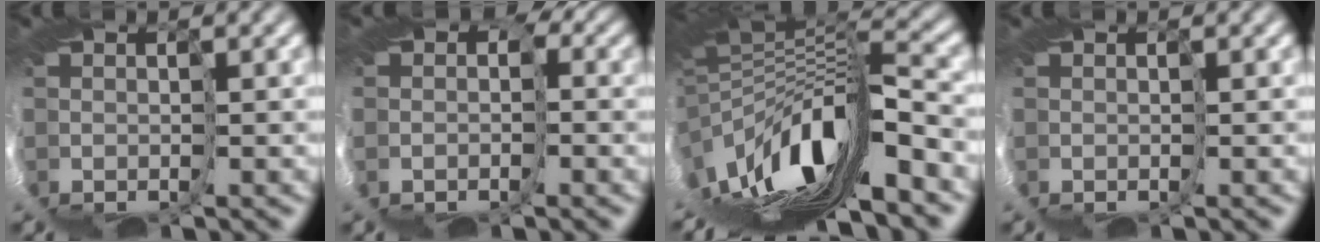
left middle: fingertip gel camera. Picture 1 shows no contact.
{"total": 2.7, "force": [0.0, 2.2, 1.6], "torque": [-0.033, 0.005, 0.003]}
{"total": 8.3, "force": [-2.5, -1.0, 7.9], "torque": [-0.150, 0.001, -0.015]}
{"total": 0.0}